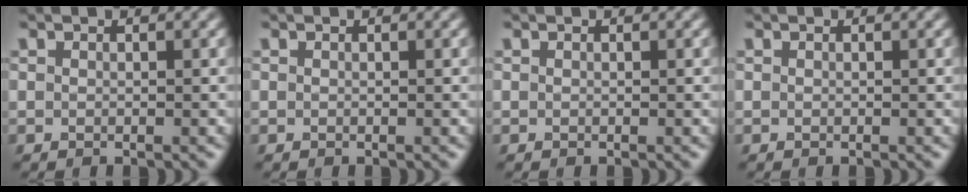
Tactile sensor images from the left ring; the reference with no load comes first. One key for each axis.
{"total": 0.0}
{"total": 0.0}
{"total": 0.0}